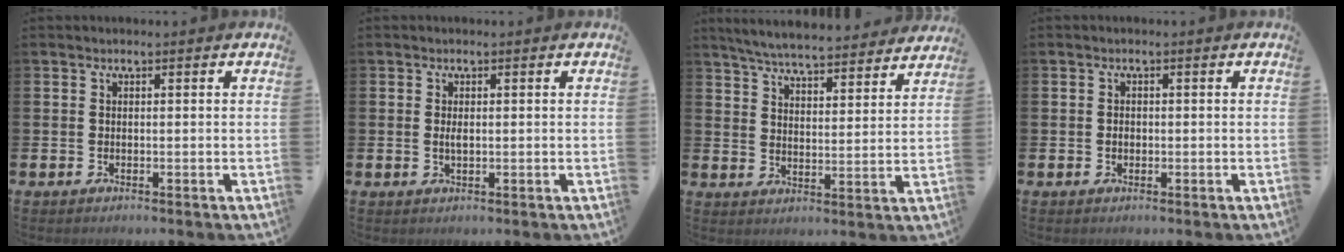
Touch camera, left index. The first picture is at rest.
{"total": 1.0, "force": [0.2, 0.4, 0.9], "torque": [-0.012, 0.001, 0.001]}
{"total": 6.0, "force": [5.9, 0.5, 1.1], "torque": [-0.035, -0.044, 0.102]}
{"total": 0.9, "force": [-0.1, 0.7, 0.5], "torque": [0.003, -0.002, -0.006]}